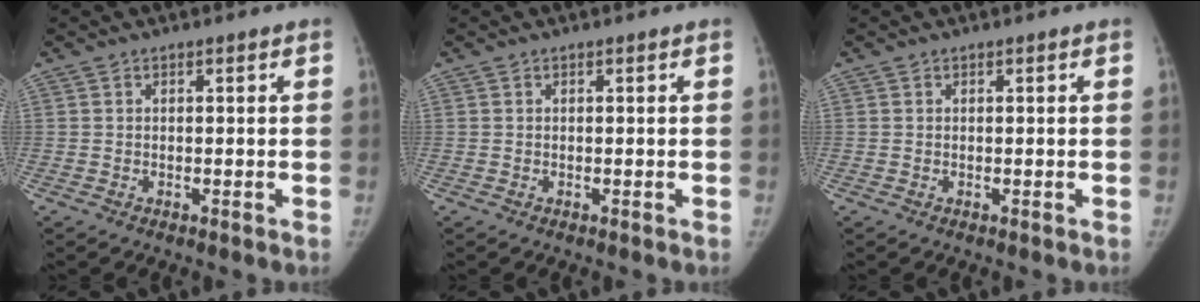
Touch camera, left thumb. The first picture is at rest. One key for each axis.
{"total": 0.0}
{"total": 0.0}